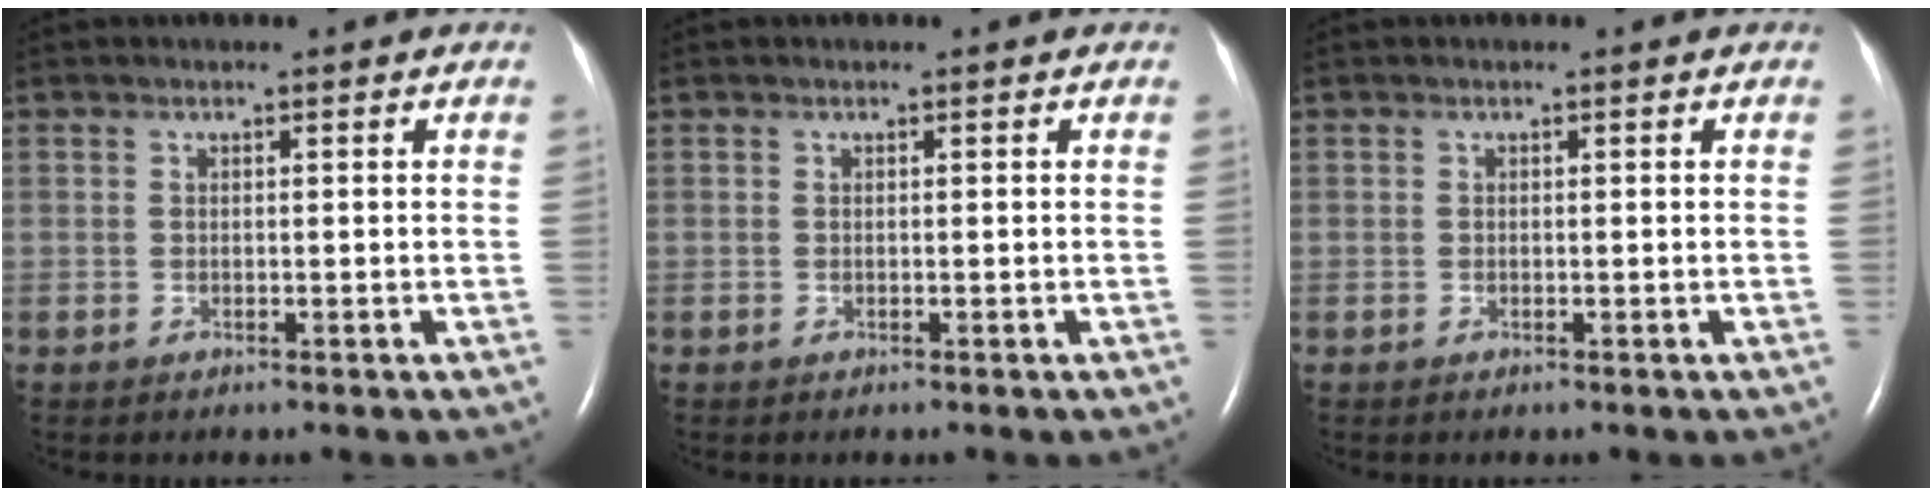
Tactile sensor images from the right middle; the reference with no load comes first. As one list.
[{"total": 0.0}, {"total": 0.0}]